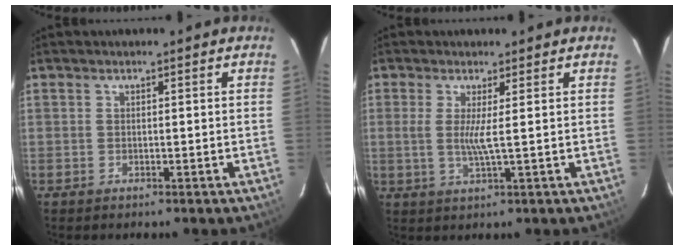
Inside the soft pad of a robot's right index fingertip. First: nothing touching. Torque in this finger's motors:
{"motor_torque": [0.04, 0.05, 0.01, 0.07]}